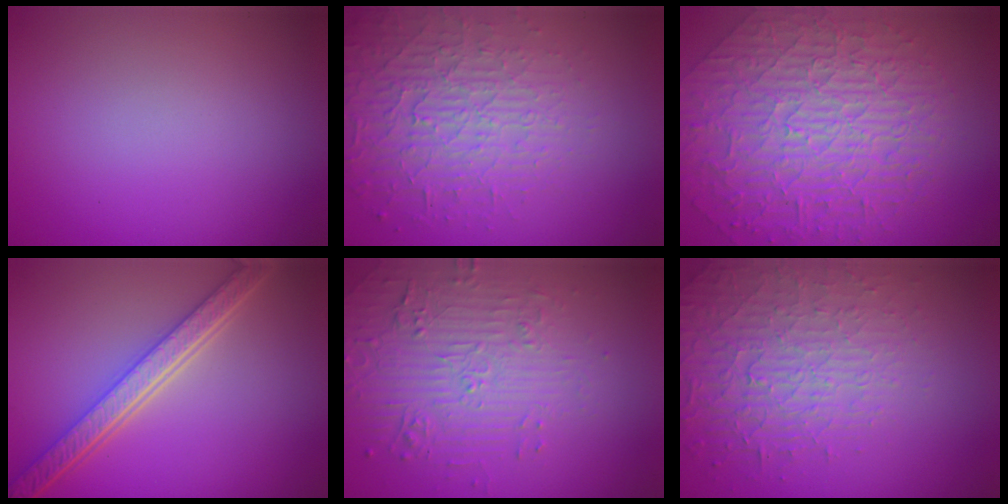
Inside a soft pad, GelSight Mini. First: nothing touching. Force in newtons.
{"total": 4.6, "press": 4.0, "slide": 2.3}
{"total": 9.6, "press": 7.0, "slide": 6.5}
{"total": 5.9, "press": 4.5, "slide": 3.8}
{"total": 4.9, "press": 3.6, "slide": 3.4}
{"total": 3.8, "press": 3.6, "slide": 1.2}